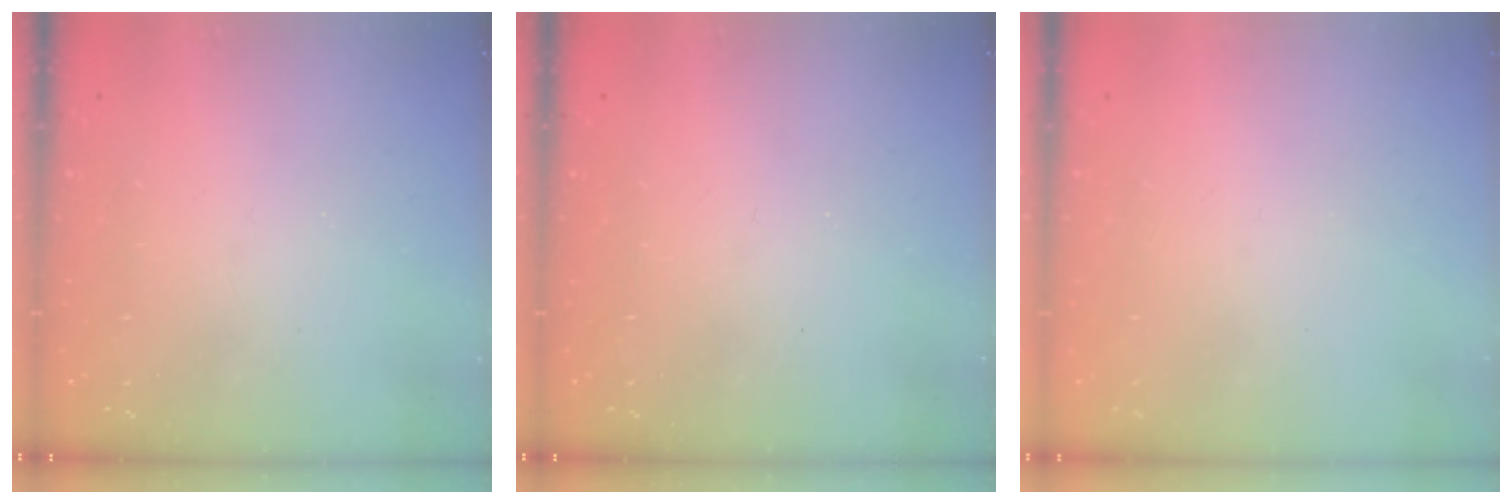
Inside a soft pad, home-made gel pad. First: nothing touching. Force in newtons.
{"total": 0.0}
{"total": 0.0}